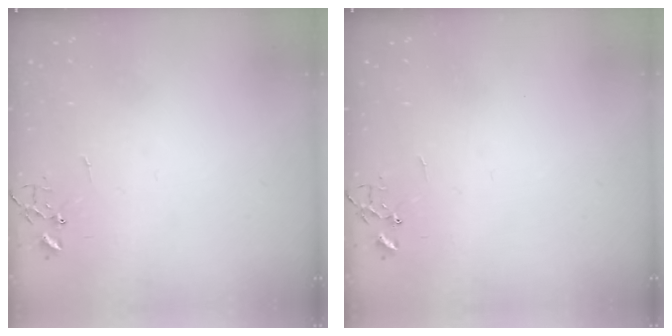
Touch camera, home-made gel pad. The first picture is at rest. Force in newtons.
{"total": 0.0}